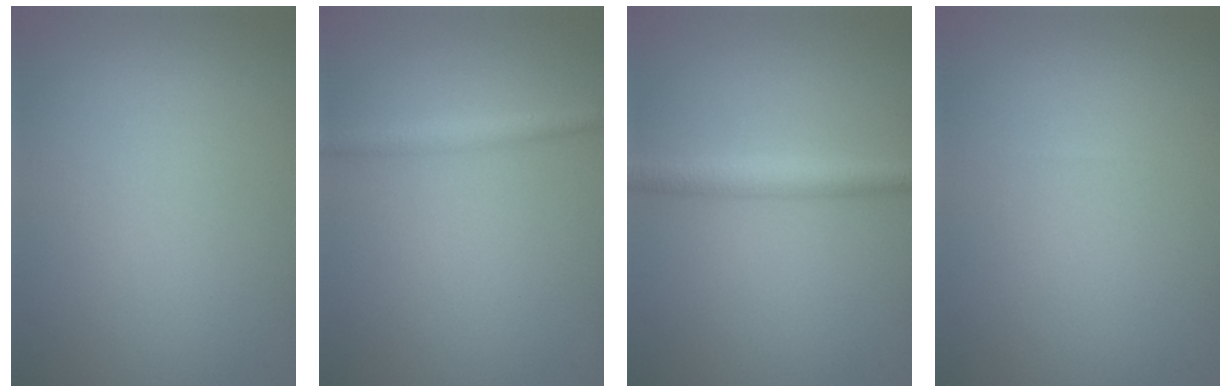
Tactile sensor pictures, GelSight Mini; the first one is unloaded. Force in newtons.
{"total": 1.7, "press": 1.7, "slide": 0.0}
{"total": 2.6, "press": 2.6, "slide": 0.1}
{"total": 0.0}